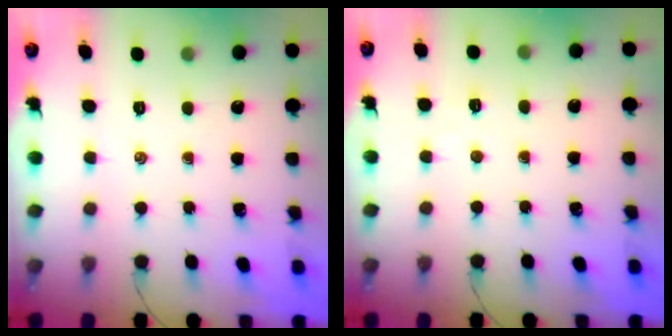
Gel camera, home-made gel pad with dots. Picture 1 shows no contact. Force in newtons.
{"total": 2.9, "press": 2.8, "slide": 0.6}